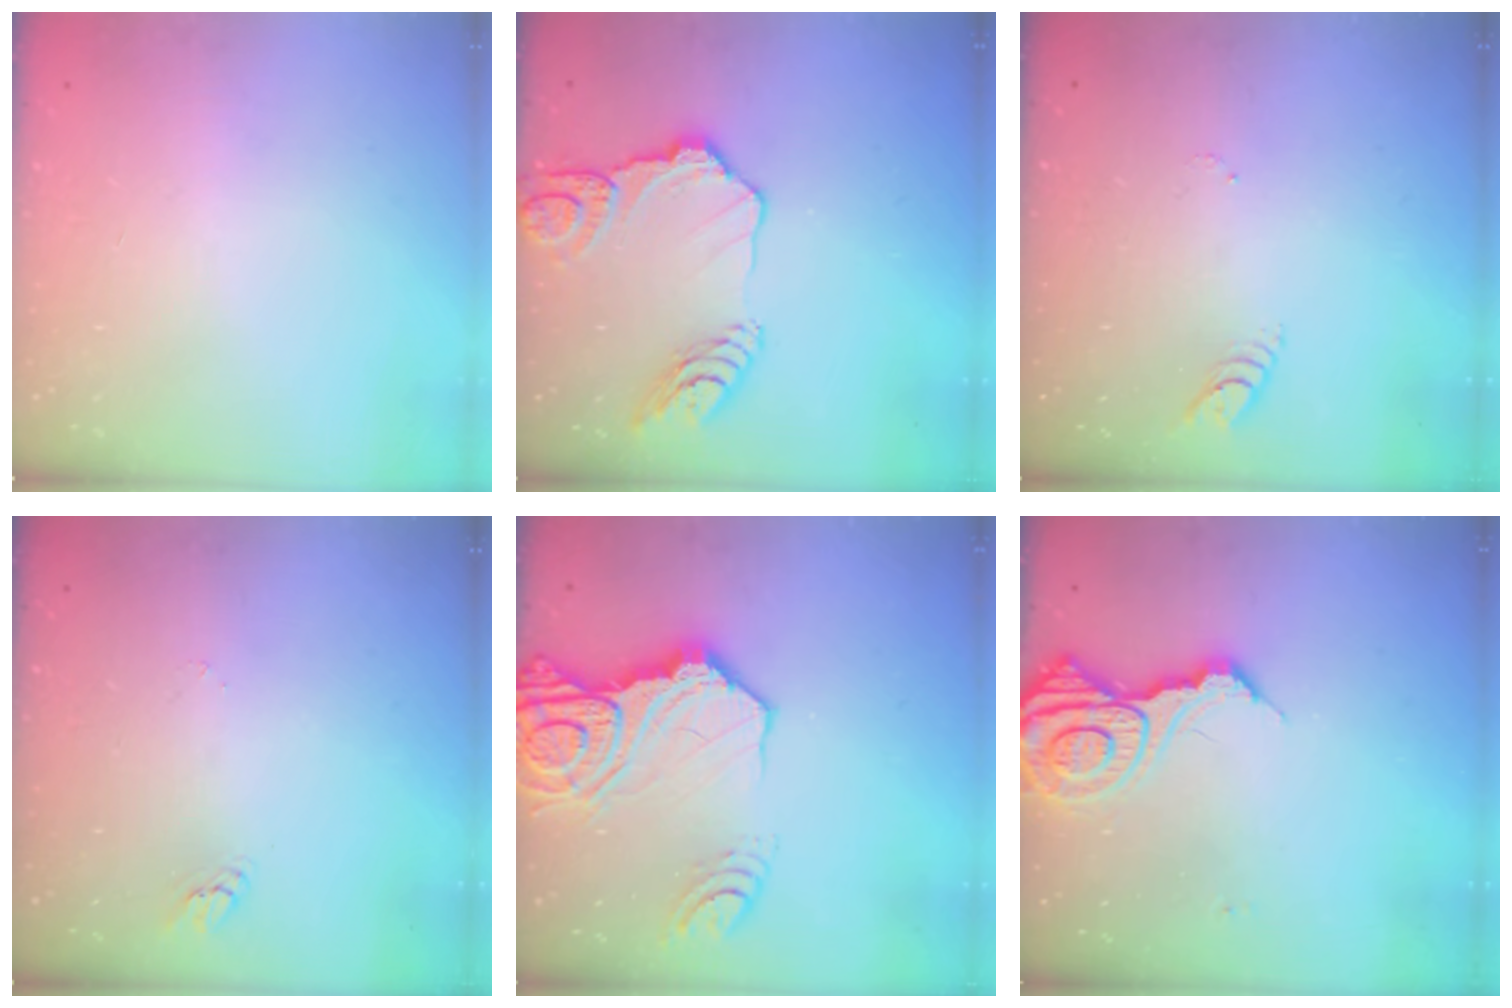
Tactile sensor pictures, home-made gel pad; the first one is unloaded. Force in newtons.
{"total": 14.6, "press": 14.5, "slide": 1.4}
{"total": 3.8, "press": 3.8, "slide": 0.3}
{"total": 2.0, "press": 2.0, "slide": 0.2}
{"total": 22.5, "press": 22.4, "slide": 2.8}
{"total": 14.4, "press": 14.3, "slide": 1.7}